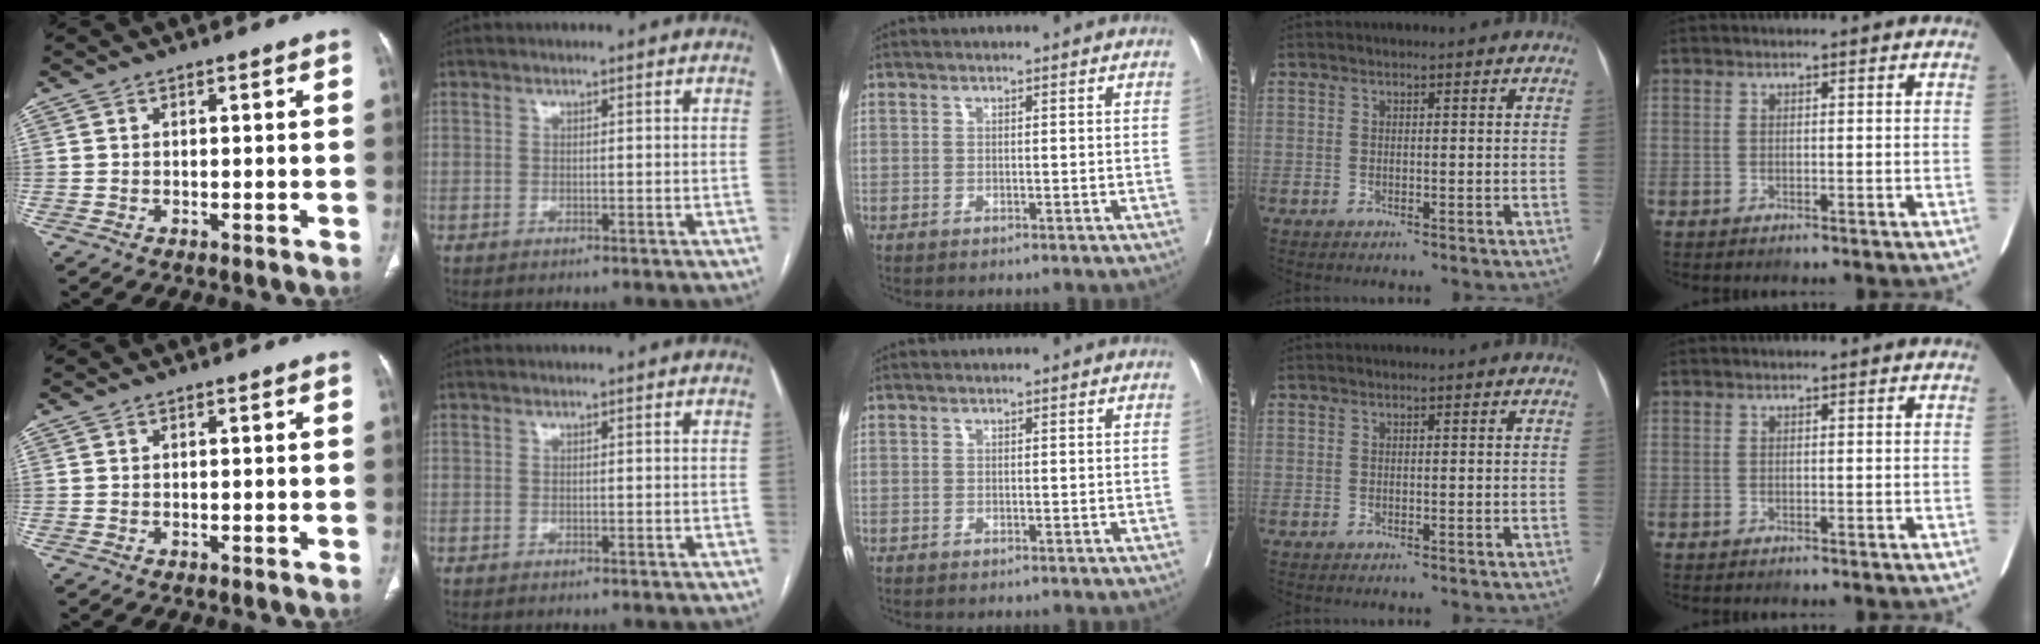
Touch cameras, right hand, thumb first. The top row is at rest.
{}